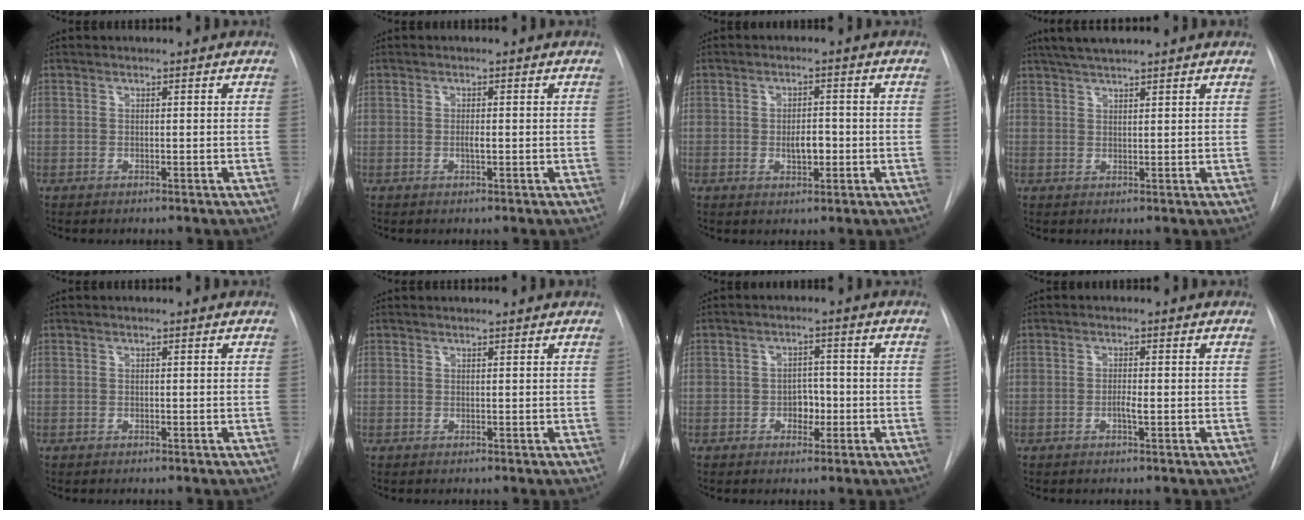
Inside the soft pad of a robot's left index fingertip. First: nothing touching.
{"total": 1.4, "force": [-1.2, 0.0, 0.8], "torque": [-0.016, -0.007, -0.017]}
{"total": 3.6, "force": [-1.7, 1.4, 2.9], "torque": [-0.043, -0.004, -0.021]}
{"total": 4.4, "force": [3.5, 0.0, 2.6], "torque": [-0.046, 0.024, 0.067]}
{"total": 0.0}
{"total": 1.0, "force": [0.9, -0.1, 0.3], "torque": [-0.008, 0.009, 0.009]}
{"total": 3.4, "force": [-2.0, 2.1, 1.9], "torque": [-0.020, 0.001, -0.027]}
{"total": 1.9, "force": [-1.5, -0.1, 1.2], "torque": [-0.023, -0.006, -0.023]}